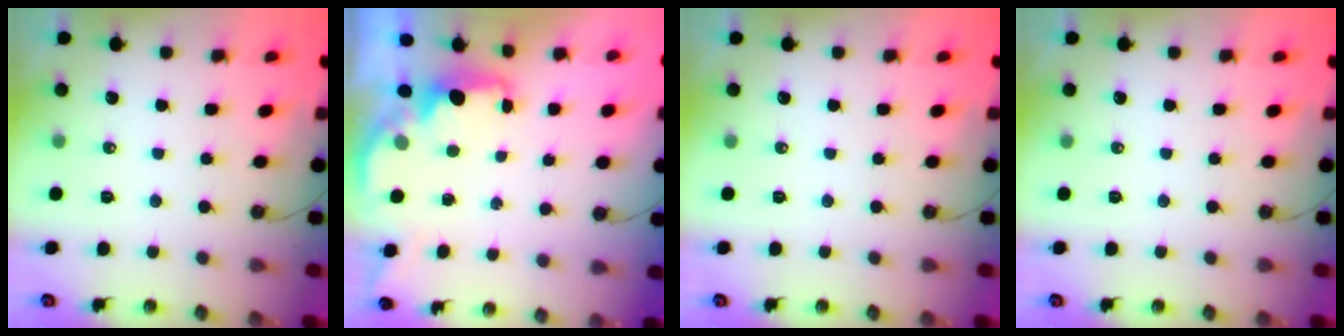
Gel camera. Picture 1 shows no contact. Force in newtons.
{"total": 2.1, "press": 2.0, "slide": 0.8}
{"total": 0.0}
{"total": 0.0}